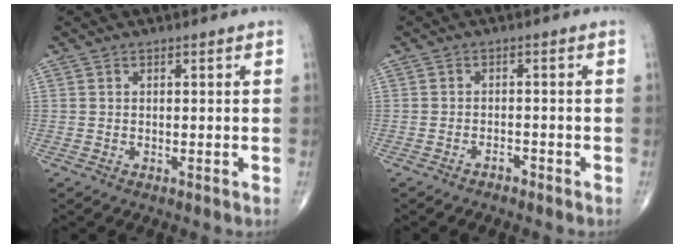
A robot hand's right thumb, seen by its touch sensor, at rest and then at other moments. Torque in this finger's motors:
{"motor_torque": [-0.19, 0.02, -0.21, -0.08, 0.02]}